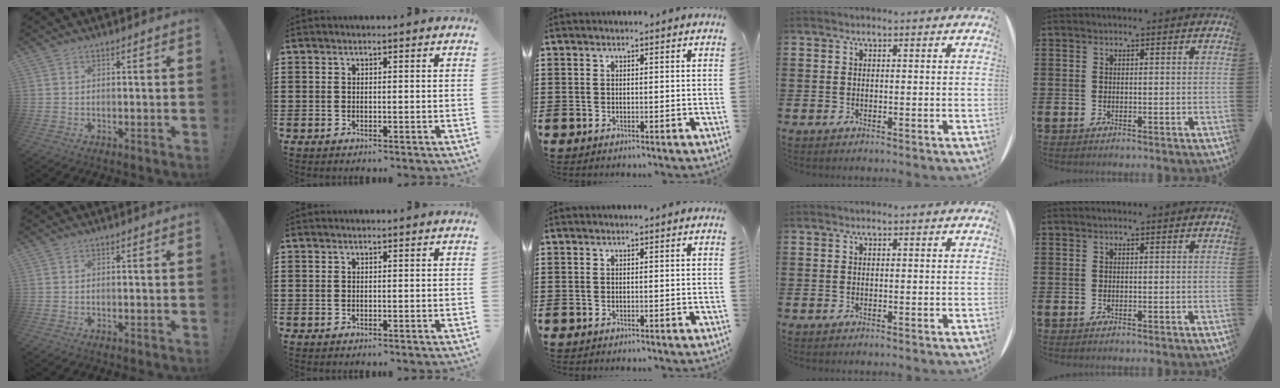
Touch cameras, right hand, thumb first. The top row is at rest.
{}